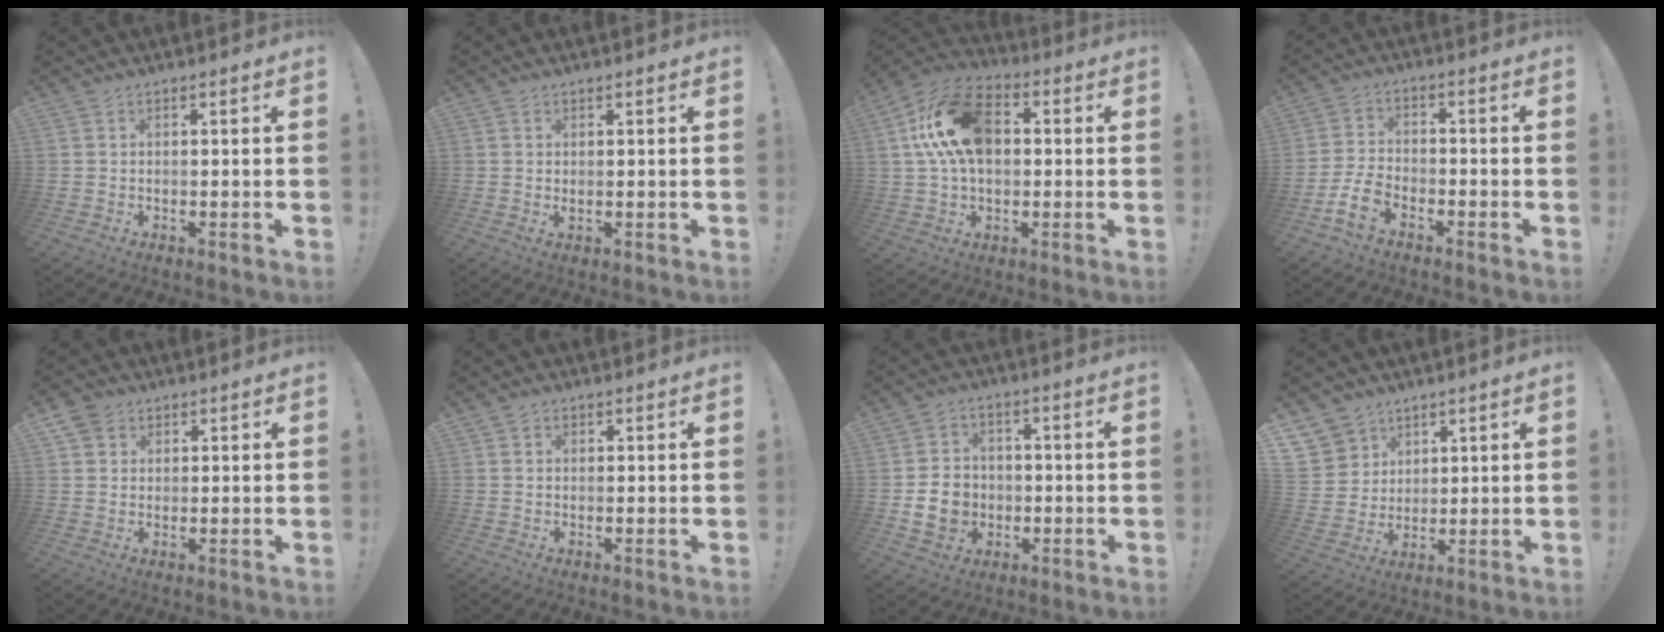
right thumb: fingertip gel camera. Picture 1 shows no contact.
{"total": 0.7, "force": [0.6, 0.3, 0.2], "torque": [0.012, -0.007, 0.009]}
{"total": 18.4, "force": [3.6, 12.3, 13.2], "torque": [-0.224, 0.011, 0.068]}
{"total": 7.6, "force": [-4.6, 4.0, 4.5], "torque": [-0.104, 0.011, -0.085]}
{"total": 4.3, "force": [2.4, 3.5, 1.0], "torque": [-0.013, -0.007, 0.046]}
{"total": 1.0, "force": [0.5, 0.9, 0.1], "torque": [0.008, -0.002, 0.007]}
{"total": 11.1, "force": [-2.1, 9.5, 5.4], "torque": [-0.097, 0.012, -0.030]}
{"total": 7.2, "force": [4.8, 5.4, 0.3], "torque": [-0.002, -0.046, 0.095]}